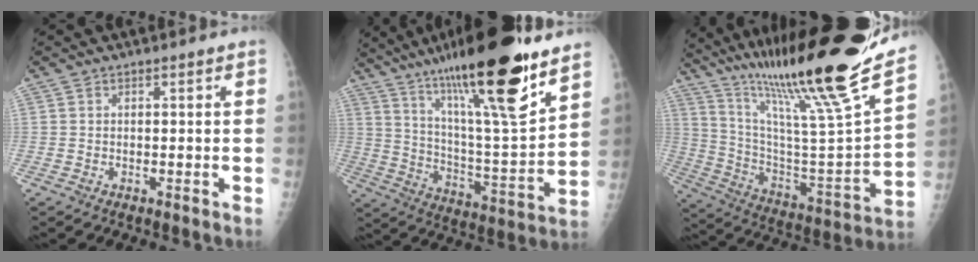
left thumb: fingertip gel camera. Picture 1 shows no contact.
{"total": 26.1, "force": [16.7, 4.4, 19.6], "torque": [-0.316, -0.060, 0.283]}
{"total": 31.7, "force": [23.4, 2.5, 21.3], "torque": [-0.342, -0.100, 0.381]}